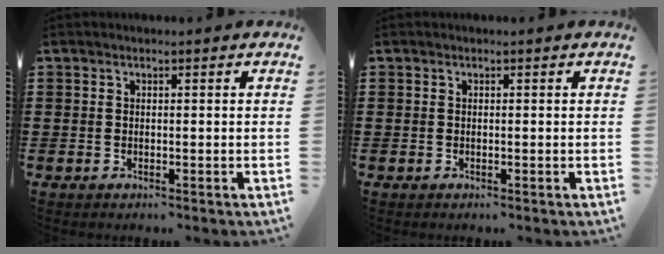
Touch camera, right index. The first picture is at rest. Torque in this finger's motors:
{"motor_torque": [-0.02, -0.01, 0.00, 0.01]}